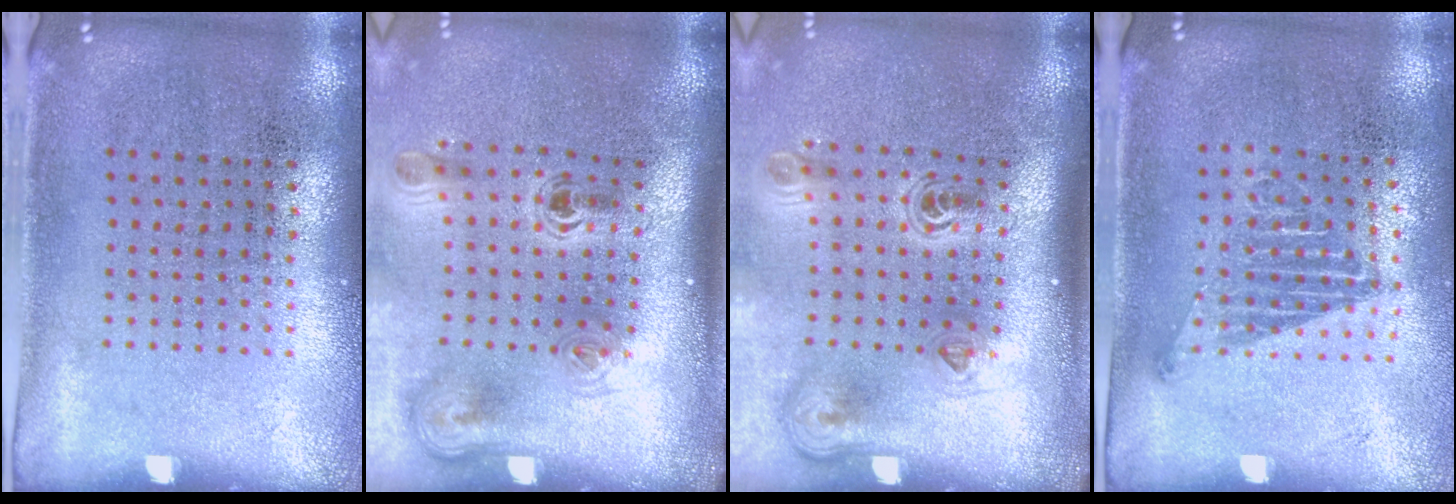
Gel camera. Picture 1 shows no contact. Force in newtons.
{"total": 2.4, "press": 1.6, "slide": 1.8}
{"total": 2.3, "press": 1.5, "slide": 1.7}
{"total": 1.1, "press": 1.0, "slide": 0.6}